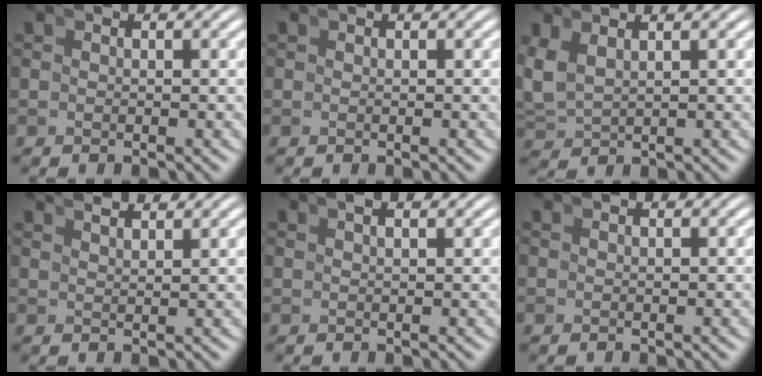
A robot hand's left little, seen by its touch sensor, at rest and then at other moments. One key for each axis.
{"total": 0.0}
{"total": 3.3, "fx": 0.9, "fy": 2.6, "fz": 1.8, "tx": -0.062, "ty": -0.008, "tz": 0.029}
{"total": 2.4, "fx": 2.2, "fy": -0.9, "fz": 0.3, "tx": 0.007, "ty": 0.004, "tz": 0.043}
{"total": 1.6, "fx": 1.3, "fy": -0.1, "fz": 0.9, "tx": 0.005, "ty": 0.014, "tz": 0.020}
{"total": 0.0}